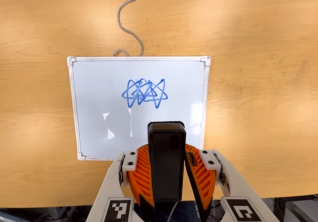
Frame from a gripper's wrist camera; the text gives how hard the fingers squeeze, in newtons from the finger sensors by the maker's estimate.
{"total": 6.7, "left": 5.9, "right": 7.6}